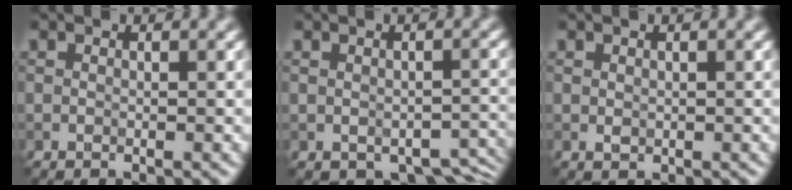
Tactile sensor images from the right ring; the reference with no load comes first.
{"total": 4.4, "force": [-2.7, 2.6, 2.2], "torque": [-0.017, -0.008, -0.023]}
{"total": 0.8, "force": [0.2, 0.6, 0.5], "torque": [-0.010, -0.001, 0.001]}